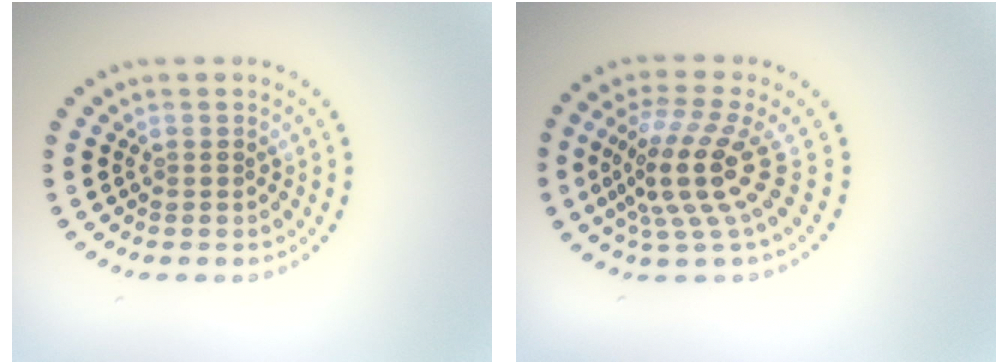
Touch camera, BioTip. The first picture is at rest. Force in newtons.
{"total": 5.0, "press": 3.6, "slide": 3.4}